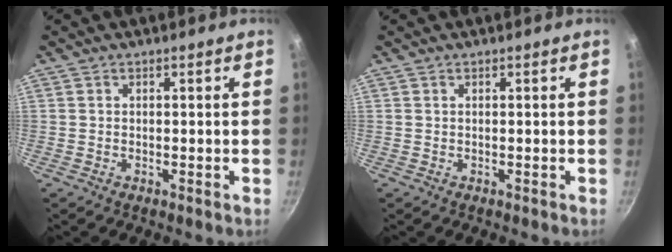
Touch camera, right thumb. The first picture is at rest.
{"total": 0.0}